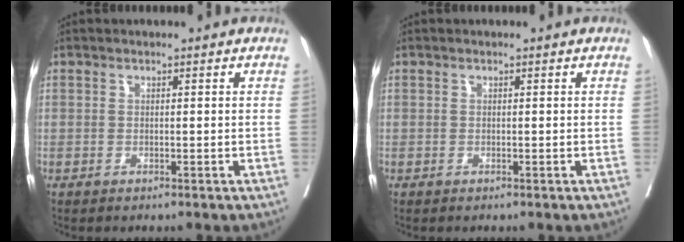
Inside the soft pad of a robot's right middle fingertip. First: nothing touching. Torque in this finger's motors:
{"motor_torque": [0.18, -0.18, -0.03, 0.00]}